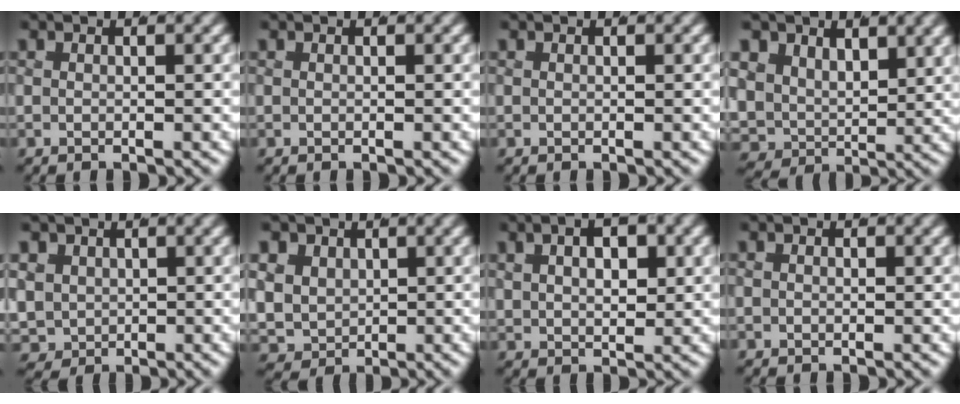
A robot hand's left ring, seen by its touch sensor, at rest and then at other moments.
{"total": 0.0}
{"total": 1.1, "force": [-0.3, -1.0, -0.3], "torque": [0.012, -0.014, 0.008]}
{"total": 9.5, "force": [0.0, 8.7, 3.7], "torque": [-0.126, -0.052, 0.002]}
{"total": 8.5, "force": [-2.2, 7.9, 2.4], "torque": [-0.097, -0.059, -0.025]}
{"total": 8.7, "force": [-1.5, 8.2, 2.7], "torque": [-0.110, -0.059, -0.015]}
{"total": 4.7, "force": [1.2, 3.4, 3.1], "torque": [-0.048, 0.005, 0.014]}
{"total": 0.7, "force": [-0.3, 0.6, 0.3], "torque": [-0.012, -0.004, -0.004]}